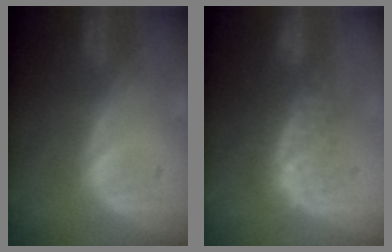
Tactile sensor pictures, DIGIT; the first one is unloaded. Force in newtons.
{"total": 8.4, "press": 7.2, "slide": 4.3}